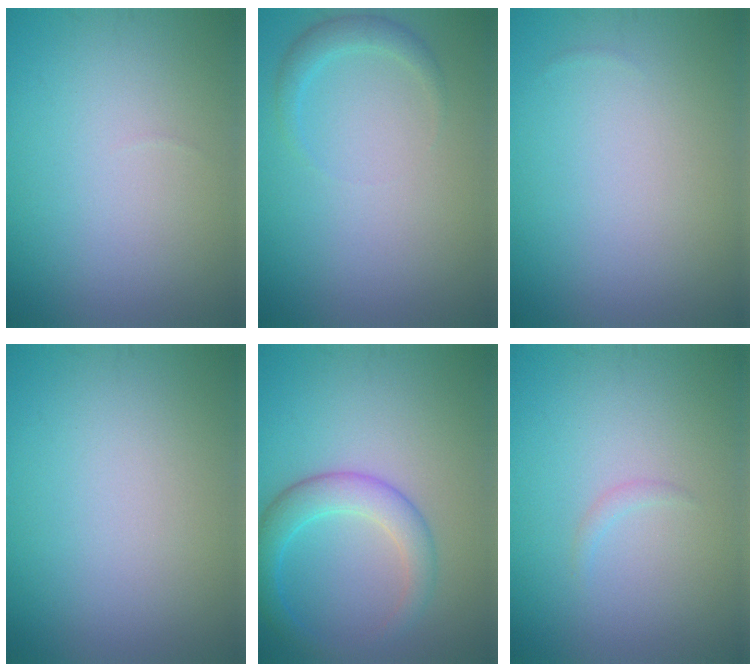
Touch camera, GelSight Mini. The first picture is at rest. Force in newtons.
{"total": 1.7, "press": 1.7, "slide": 0.1}
{"total": 0.0}
{"total": 0.0}
{"total": 4.0, "press": 4.0, "slide": 0.2}
{"total": 0.7, "press": 0.6, "slide": 0.1}